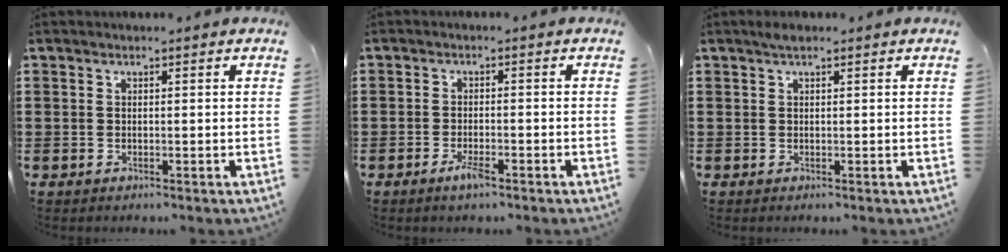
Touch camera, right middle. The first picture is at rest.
{"total": 2.6, "force": [-1.5, 0.6, 2.0], "torque": [-0.049, -0.007, -0.031]}
{"total": 0.8, "force": [0.5, 0.4, 0.6], "torque": [-0.004, -0.001, 0.007]}